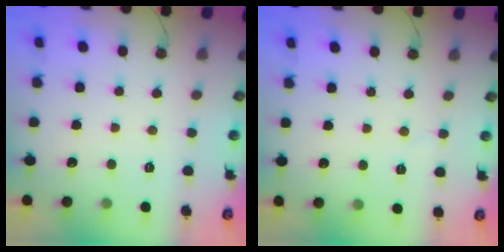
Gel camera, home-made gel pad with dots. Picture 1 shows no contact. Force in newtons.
{"total": 2.3, "press": 1.7, "slide": 1.6}